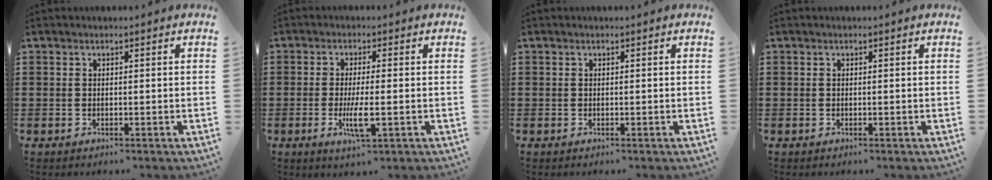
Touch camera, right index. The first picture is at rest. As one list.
[{"total": 4.9, "force": [-1.4, 0.7, 4.6], "torque": [-0.098, -0.014, -0.030]}, {"total": 0.0}, {"total": 0.0}]